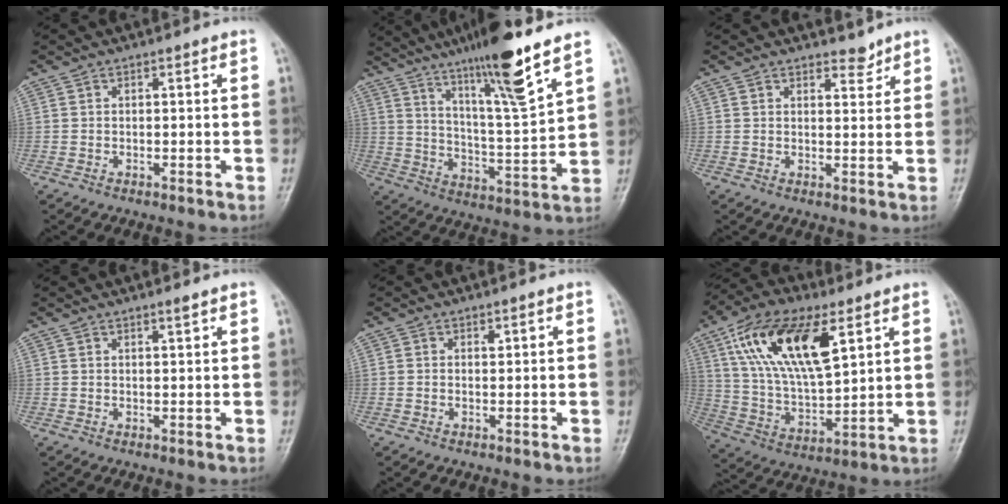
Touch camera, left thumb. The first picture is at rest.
{"total": 16.5, "force": [11.3, 0.8, 12.0], "torque": [-0.193, -0.063, 0.192]}
{"total": 2.8, "force": [2.4, 1.2, 0.6], "torque": [0.009, -0.020, 0.035]}
{"total": 1.1, "force": [1.0, 0.1, 0.6], "torque": [-0.006, -0.008, 0.018]}
{"total": 0.6, "force": [0.3, 0.3, 0.4], "torque": [-0.002, -0.002, 0.005]}
{"total": 20.1, "force": [8.6, 9.0, 15.8], "torque": [-0.278, -0.021, 0.163]}